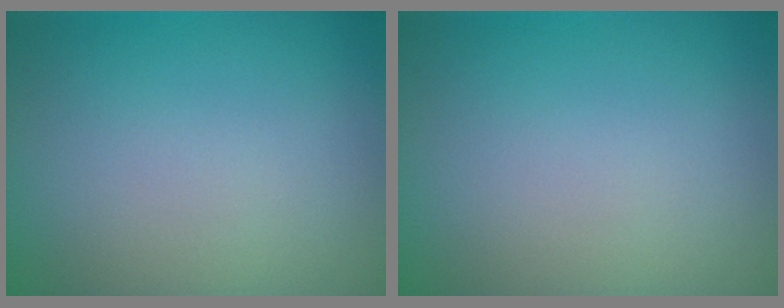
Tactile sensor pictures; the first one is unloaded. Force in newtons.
{"total": 0.0}